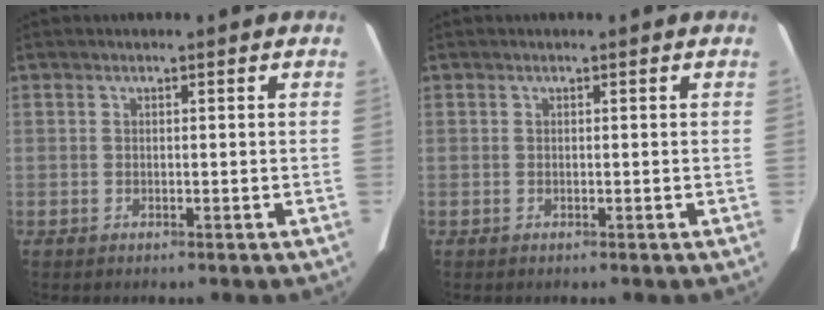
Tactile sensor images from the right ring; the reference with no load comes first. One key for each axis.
{"total": 0.0}